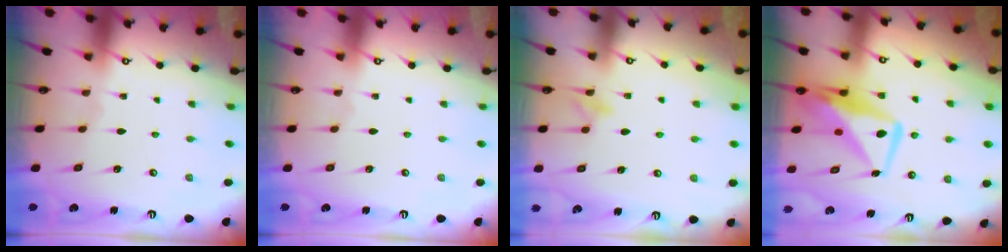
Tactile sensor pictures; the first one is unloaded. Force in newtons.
{"total": 0.0}
{"total": 8.0, "press": 7.9, "slide": 0.9}
{"total": 12.2, "press": 12.2, "slide": 1.1}